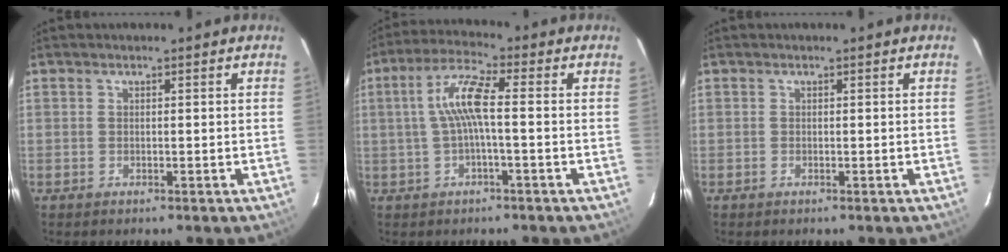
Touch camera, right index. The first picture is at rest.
{"total": 7.2, "force": [-0.2, 0.9, 7.1], "torque": [-0.152, 0.014, -0.002]}
{"total": 0.0}